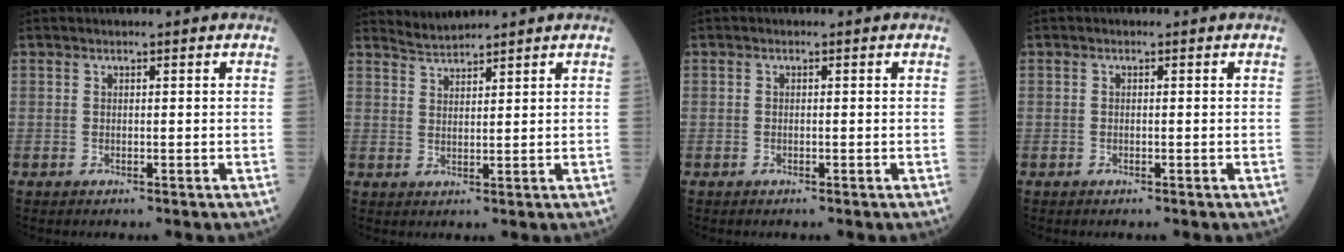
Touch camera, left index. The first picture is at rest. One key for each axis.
{"total": 2.6, "fx": 2.5, "fy": -0.5, "fz": -0.6, "tx": 0.001, "ty": 0.002, "tz": 0.057}
{"total": 0.0}
{"total": 0.0}